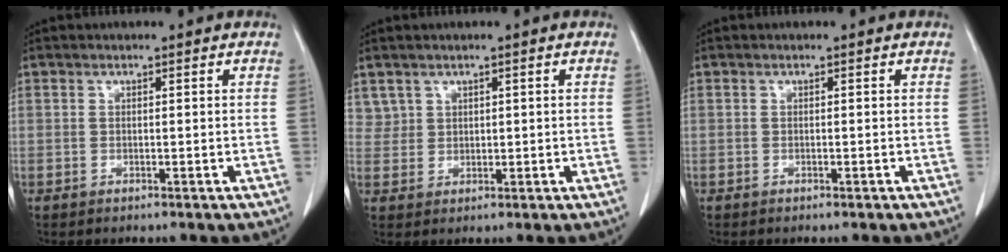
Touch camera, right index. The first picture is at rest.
{"total": 2.6, "force": [1.7, 2.0, 0.0], "torque": [0.010, 0.005, 0.031]}
{"total": 0.0}